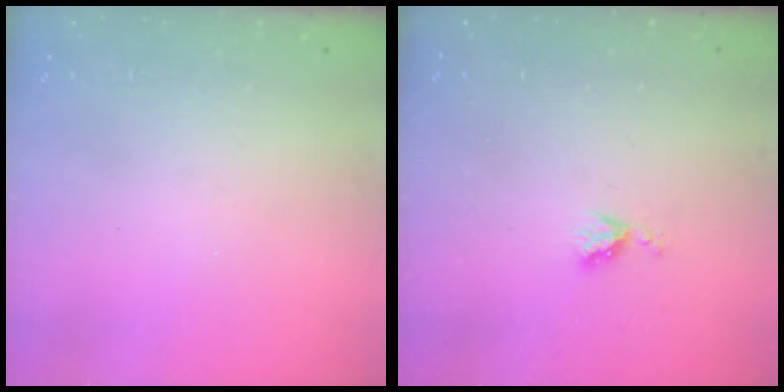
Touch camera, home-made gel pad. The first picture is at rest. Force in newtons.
{"total": 4.0, "press": 4.0, "slide": 0.5}